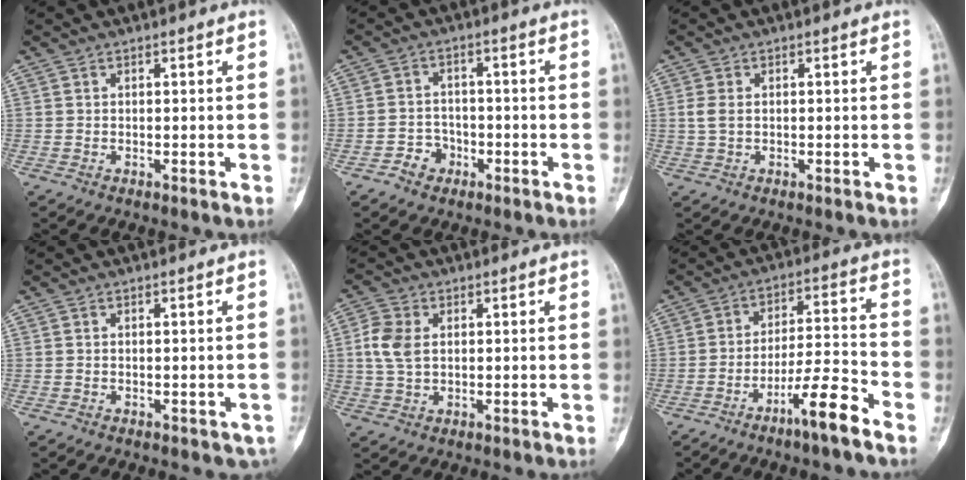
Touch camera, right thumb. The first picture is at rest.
{"total": 4.2, "force": [-2.3, 3.4, 0.9], "torque": [0.014, 0.023, -0.042]}
{"total": 2.3, "force": [0.0, 1.5, 1.7], "torque": [-0.041, 0.001, -0.001]}
{"total": 1.4, "force": [-0.6, 1.0, 0.8], "torque": [-0.003, 0.004, -0.005]}
{"total": 6.2, "force": [0.8, 4.3, 4.4], "torque": [-0.095, 0.007, 0.016]}
{"total": 9.9, "force": [-6.4, 0.9, 7.4], "torque": [-0.136, 0.047, -0.112]}